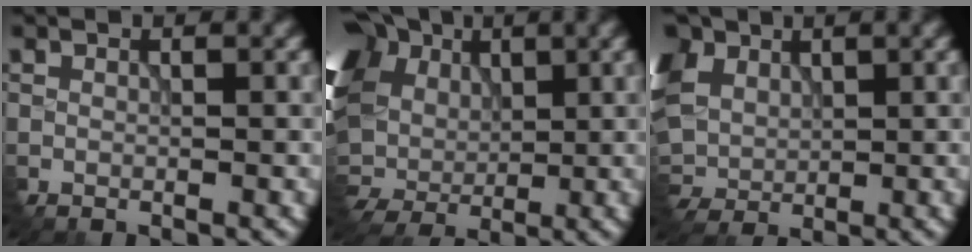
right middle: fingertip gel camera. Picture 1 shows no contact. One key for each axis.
{"total": 18.2, "fx": 2.2, "fy": 14.1, "fz": 11.2, "tx": -0.287, "ty": 0.021, "tz": 0.019}
{"total": 10.3, "fx": 2.9, "fy": 7.3, "fz": 6.7, "tx": -0.187, "ty": 0.018, "tz": 0.051}